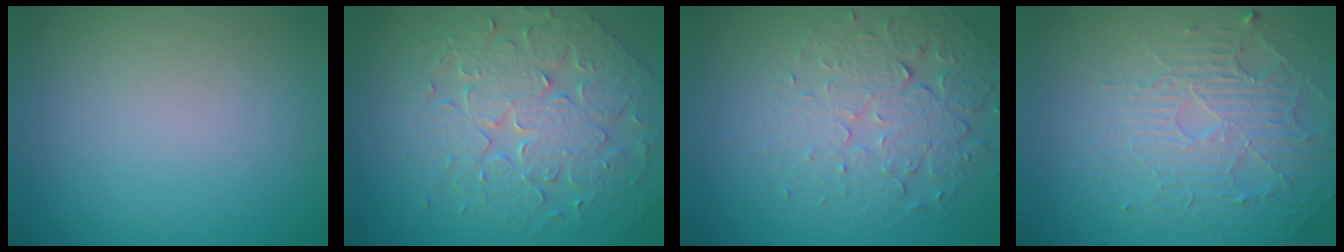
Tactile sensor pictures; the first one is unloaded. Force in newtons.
{"total": 5.1, "press": 4.9, "slide": 1.3}
{"total": 5.5, "press": 3.6, "slide": 4.1}
{"total": 5.0, "press": 3.2, "slide": 3.8}